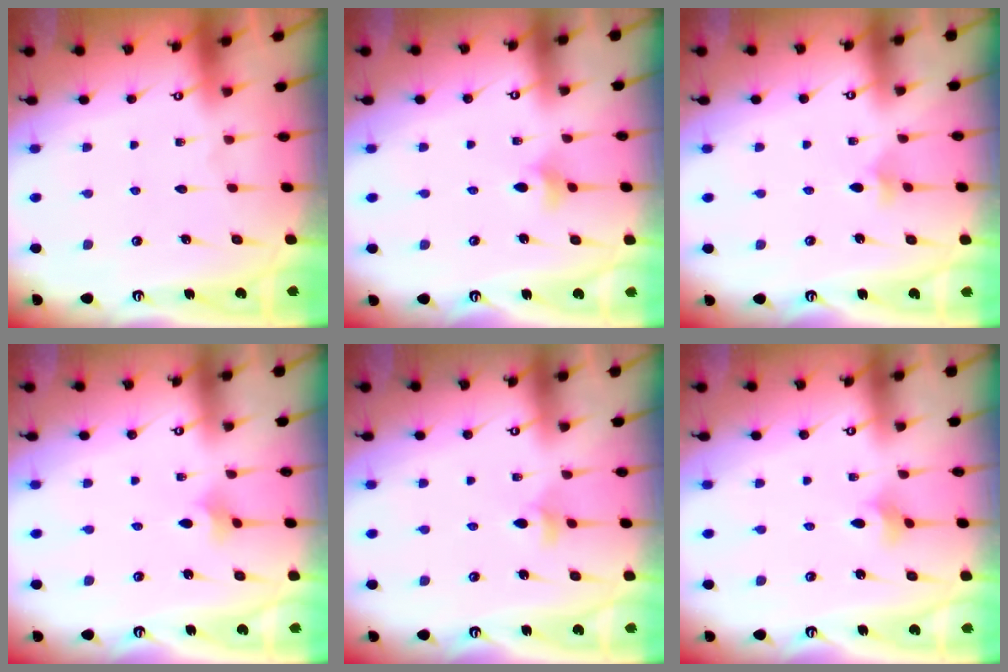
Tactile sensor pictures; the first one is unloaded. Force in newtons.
{"total": 4.9, "press": 4.8, "slide": 1.1}
{"total": 2.7, "press": 2.6, "slide": 0.6}
{"total": 2.6, "press": 2.5, "slide": 0.5}
{"total": 4.3, "press": 4.2, "slide": 0.9}
{"total": 1.9, "press": 1.9, "slide": 0.4}